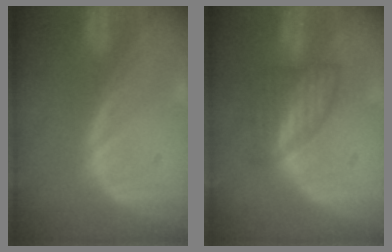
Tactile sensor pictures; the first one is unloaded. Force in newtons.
{"total": 6.0, "press": 5.6, "slide": 2.2}